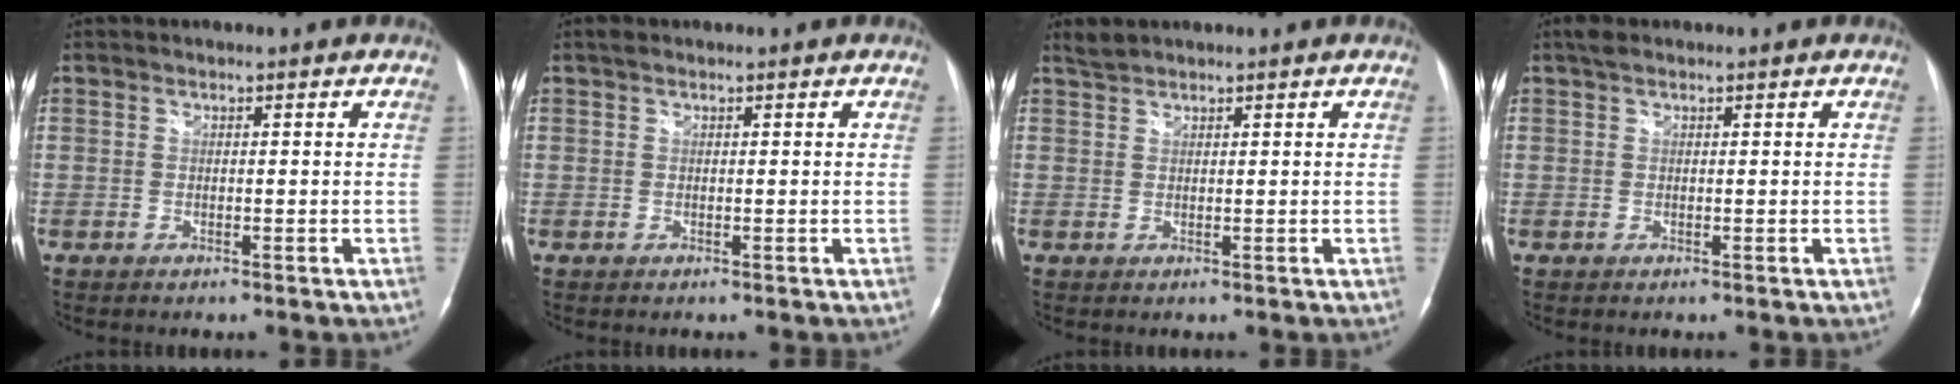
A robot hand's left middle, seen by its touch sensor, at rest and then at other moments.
{"total": 0.5, "force": [0.4, 0.3, 0.2], "torque": [-0.007, 0.012, 0.006]}
{"total": 1.4, "force": [1.4, 0.1, 0.1], "torque": [-0.008, 0.009, 0.033]}
{"total": 1.3, "force": [0.9, 0.6, 0.7], "torque": [-0.018, 0.019, 0.017]}